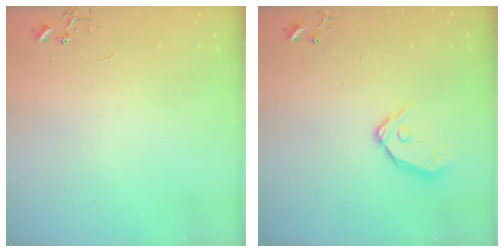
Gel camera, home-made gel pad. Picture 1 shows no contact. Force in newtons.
{"total": 10.3, "press": 10.2, "slide": 1.4}